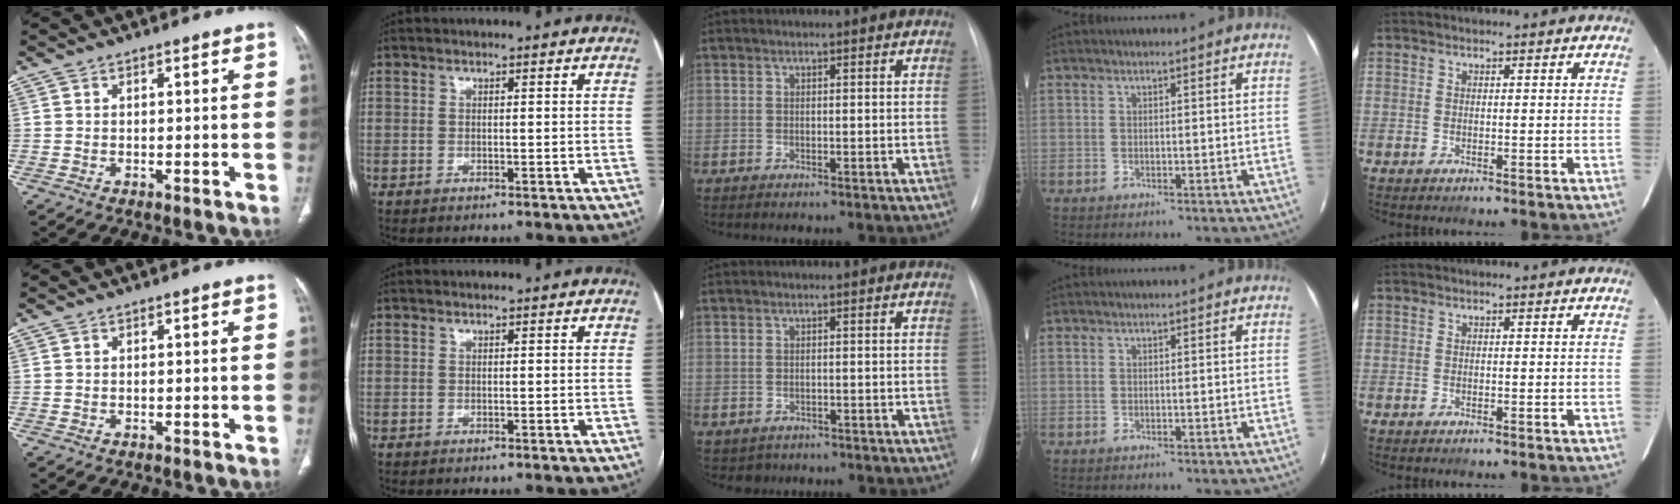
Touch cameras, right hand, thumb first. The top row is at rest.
{"middle": {"total": 1.9, "force": [-1.1, 1.5, 0.1], "torque": [-0.004, 0.004, -0.012]}}